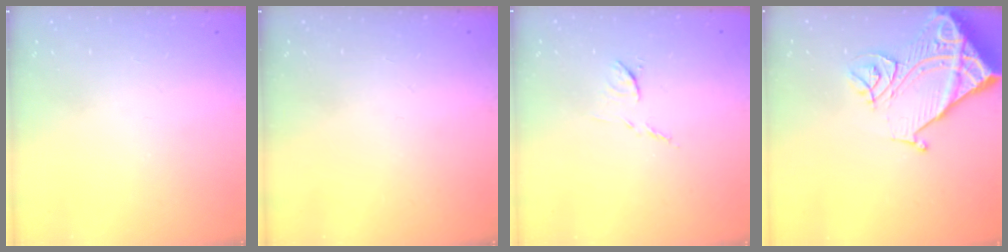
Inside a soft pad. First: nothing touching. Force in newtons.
{"total": 0.0}
{"total": 6.9, "press": 6.9, "slide": 0.4}
{"total": 15.0, "press": 14.9, "slide": 1.9}